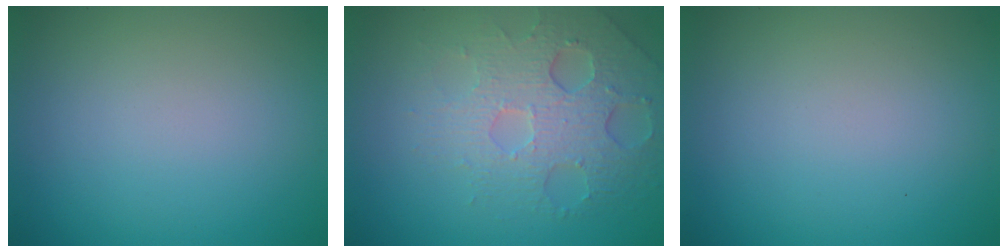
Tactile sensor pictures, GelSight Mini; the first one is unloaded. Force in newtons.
{"total": 5.1, "press": 4.2, "slide": 2.9}
{"total": 0.0}